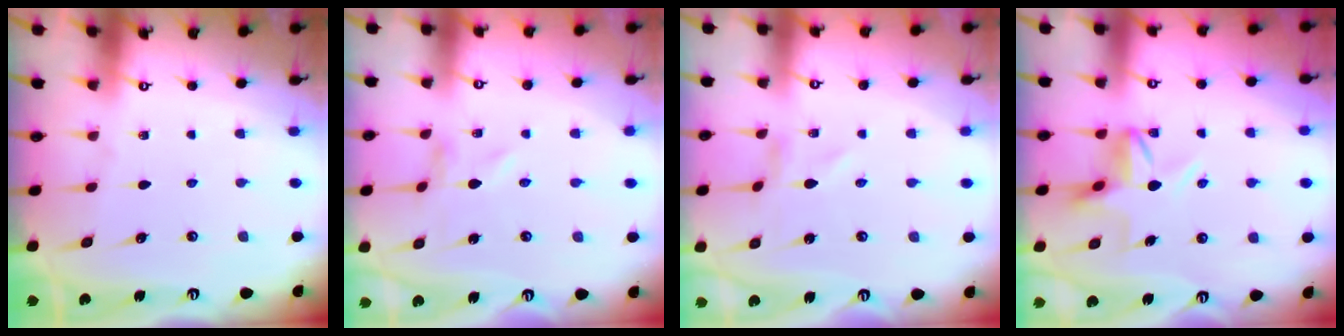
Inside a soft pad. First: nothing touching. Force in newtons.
{"total": 0.6, "press": 0.6, "slide": 0.2}
{"total": 1.2, "press": 1.2, "slide": 0.1}
{"total": 5.7, "press": 5.7, "slide": 0.6}